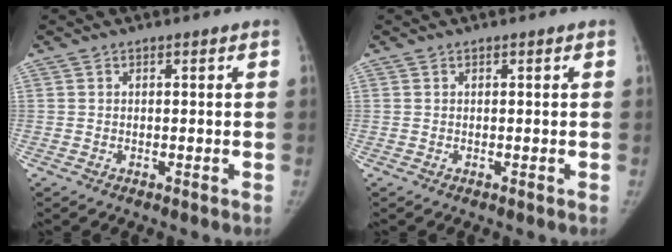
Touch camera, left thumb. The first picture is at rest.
{"total": 0.0}